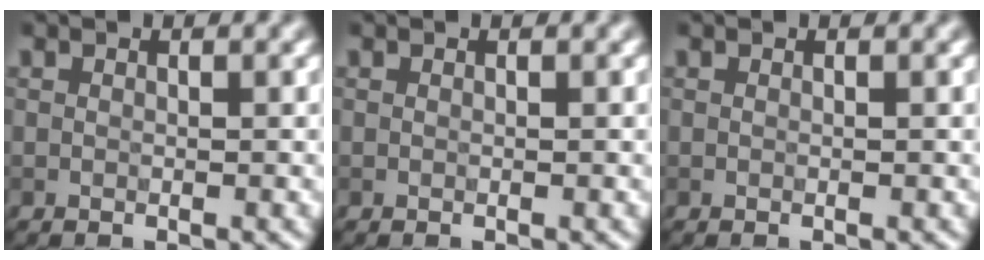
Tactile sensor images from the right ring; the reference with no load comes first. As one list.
[{"total": 0.0}, {"total": 0.0}]